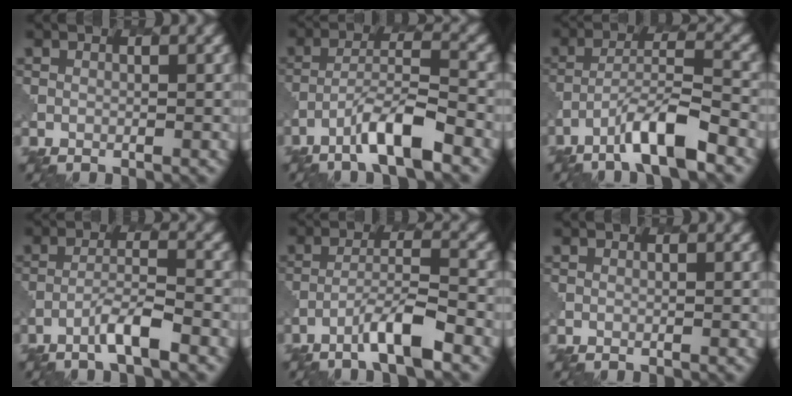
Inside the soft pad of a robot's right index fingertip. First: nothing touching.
{"total": 5.6, "force": [-3.6, 1.0, 4.2], "torque": [-0.071, 0.007, -0.064]}
{"total": 6.2, "force": [-4.0, 1.2, 4.6], "torque": [-0.078, 0.008, -0.070]}
{"total": 3.3, "force": [-2.1, 0.3, 2.6], "torque": [-0.049, 0.008, -0.046]}
{"total": 4.6, "force": [-2.9, 0.5, 3.5], "torque": [-0.059, 0.009, -0.055]}
{"total": 0.0}